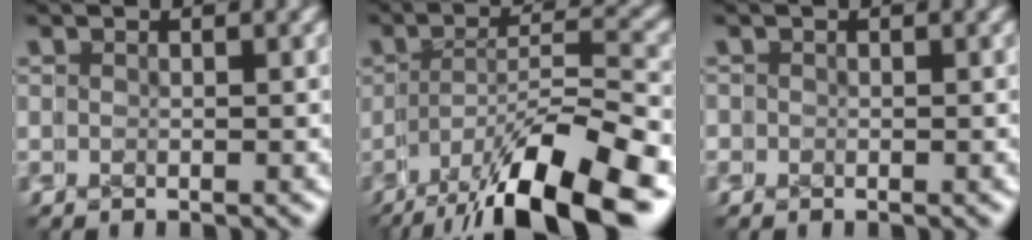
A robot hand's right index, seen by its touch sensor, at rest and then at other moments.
{"total": 7.9, "force": [-5.2, 1.8, 5.7], "torque": [-0.061, 0.007, -0.076]}
{"total": 0.6, "force": [-0.2, 0.6, 0.1], "torque": [0.002, 0.004, -0.007]}